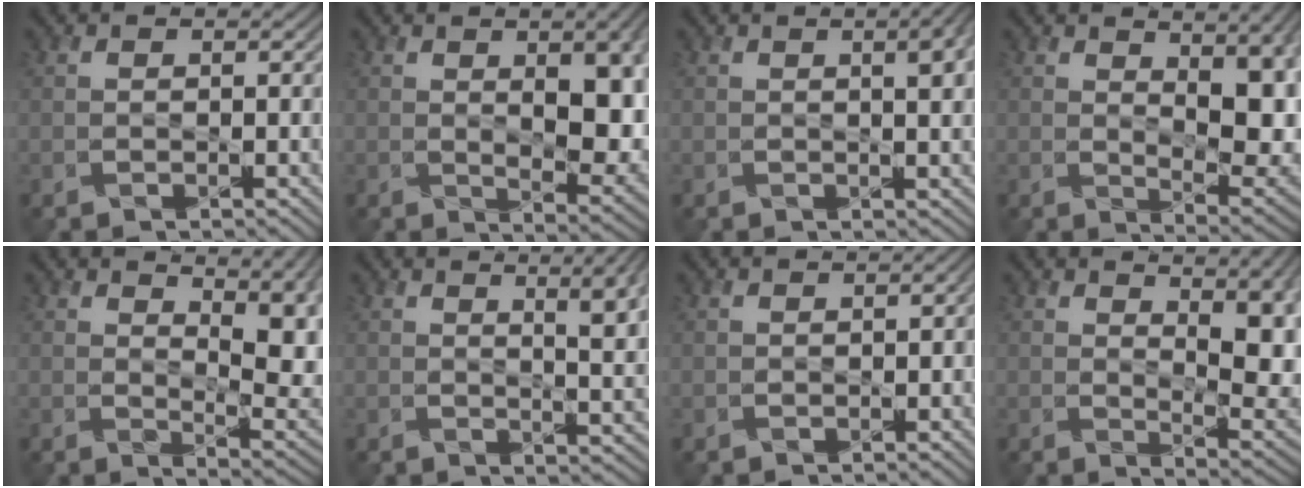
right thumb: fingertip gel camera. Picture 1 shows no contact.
{"total": 10.4, "force": [1.4, 4.6, 9.2], "torque": [-0.136, -0.007, 0.031]}
{"total": 4.5, "force": [1.3, 1.4, 4.1], "torque": [-0.042, 0.008, 0.013]}
{"total": 11.2, "force": [3.6, 4.6, 9.6], "torque": [-0.150, -0.011, 0.063]}
{"total": 11.1, "force": [5.8, 3.8, 8.7], "torque": [-0.137, -0.002, 0.085]}
{"total": 8.6, "force": [3.4, 2.7, 7.4], "torque": [-0.077, 0.018, 0.041]}
{"total": 1.0, "force": [-0.2, 0.6, 0.8], "torque": [-0.011, -0.003, 0.000]}
{"total": 10.8, "force": [4.4, 4.0, 8.9], "torque": [-0.135, -0.006, 0.070]}